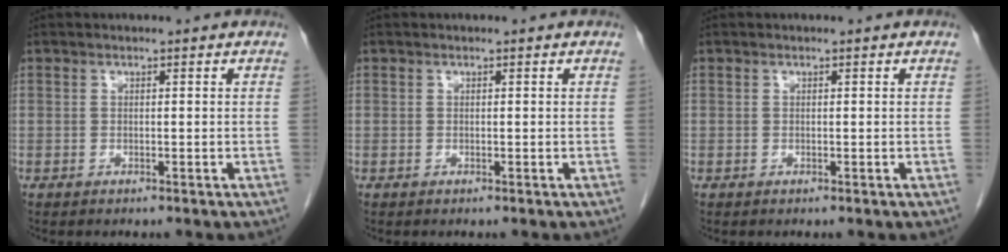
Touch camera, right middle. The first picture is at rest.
{"total": 0.0}
{"total": 0.0}